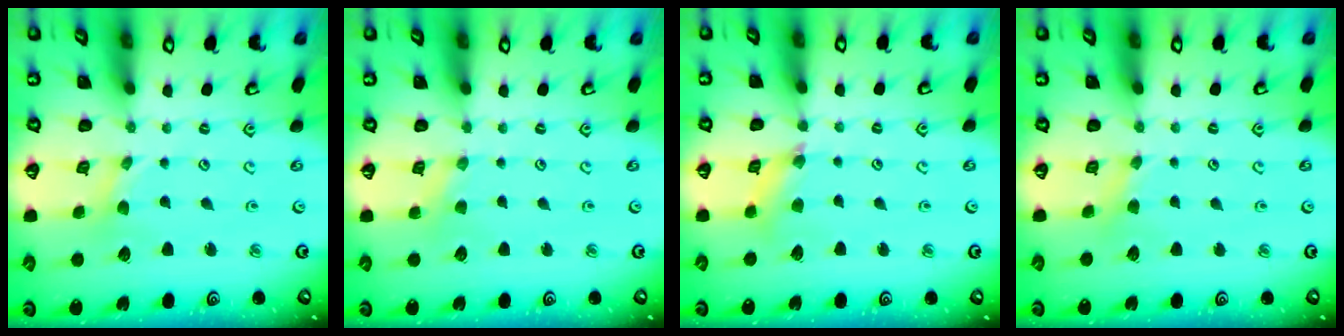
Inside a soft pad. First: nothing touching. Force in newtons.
{"total": 1.5, "press": 1.5, "slide": 0.3}
{"total": 6.7, "press": 6.7, "slide": 0.6}
{"total": 1.9, "press": 1.9, "slide": 0.4}